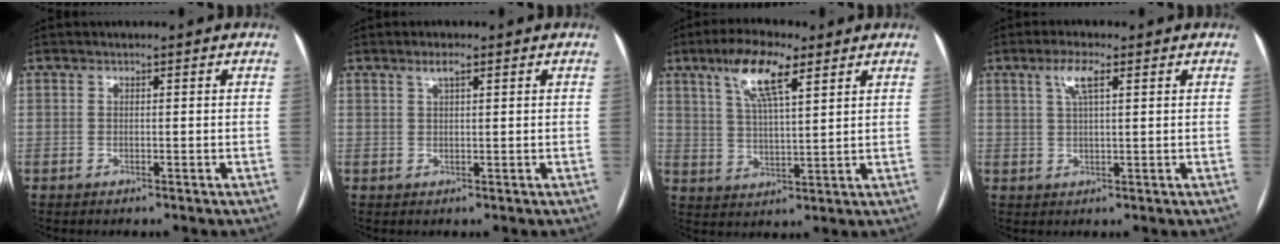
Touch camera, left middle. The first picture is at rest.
{"total": 1.9, "force": [1.2, 0.3, 1.5], "torque": [-0.032, 0.006, 0.023]}
{"total": 9.6, "force": [5.3, 2.0, 7.7], "torque": [-0.149, 0.012, 0.097]}
{"total": 3.9, "force": [1.8, 0.7, 3.4], "torque": [-0.070, 0.009, 0.035]}